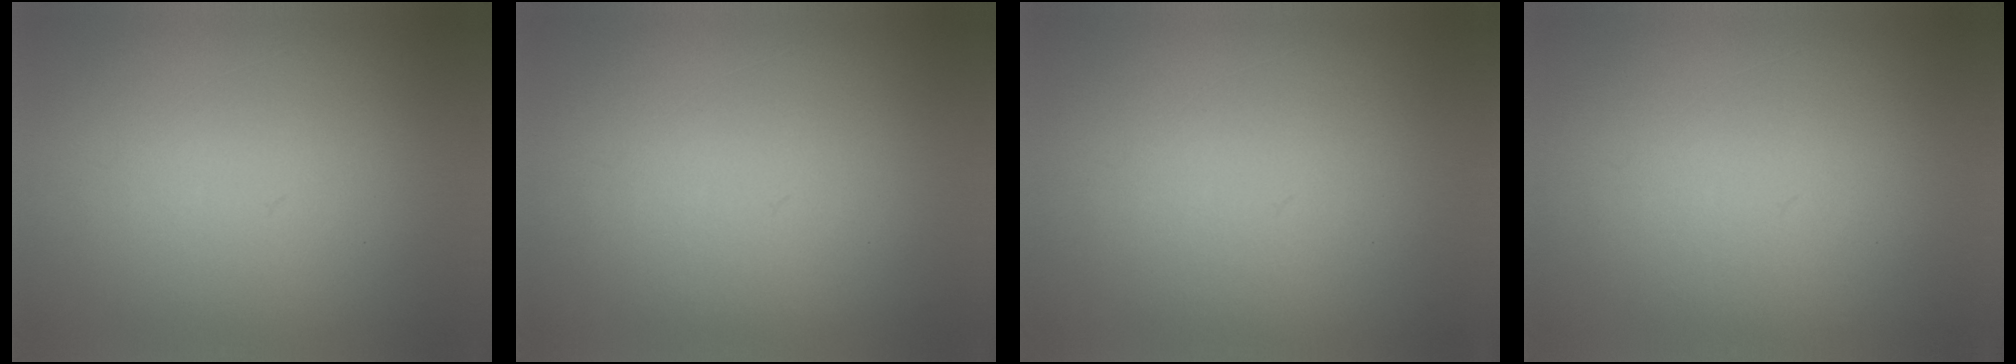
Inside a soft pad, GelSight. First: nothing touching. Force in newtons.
{"total": 1.1}
{"total": 1.2}
{"total": 1.2}